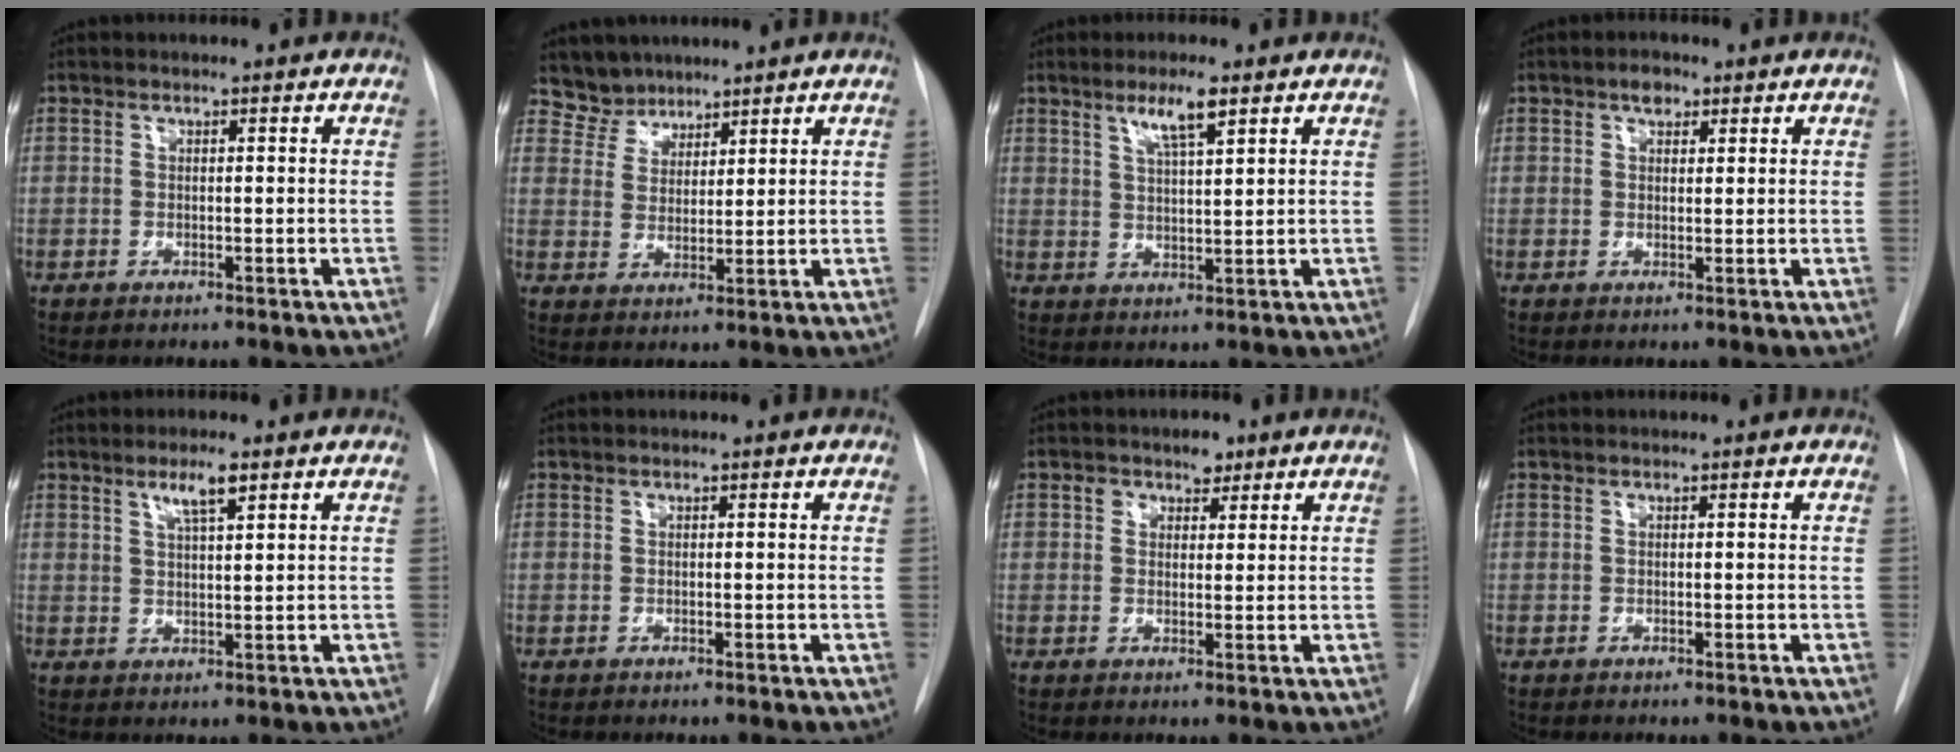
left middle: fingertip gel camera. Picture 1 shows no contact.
{"total": 4.6, "force": [4.0, 2.2, -0.7], "torque": [0.022, 0.002, 0.075]}
{"total": 5.0, "force": [3.1, 0.4, 4.0], "torque": [-0.074, 0.000, 0.054]}
{"total": 2.1, "force": [1.3, 1.3, 1.1], "torque": [-0.019, 0.005, 0.019]}
{"total": 3.8, "force": [2.3, 0.3, 3.0], "torque": [-0.058, 0.000, 0.040]}
{"total": 0.0}
{"total": 2.8, "force": [1.6, 1.9, 1.1], "torque": [-0.010, 0.002, 0.021]}
{"total": 0.0}